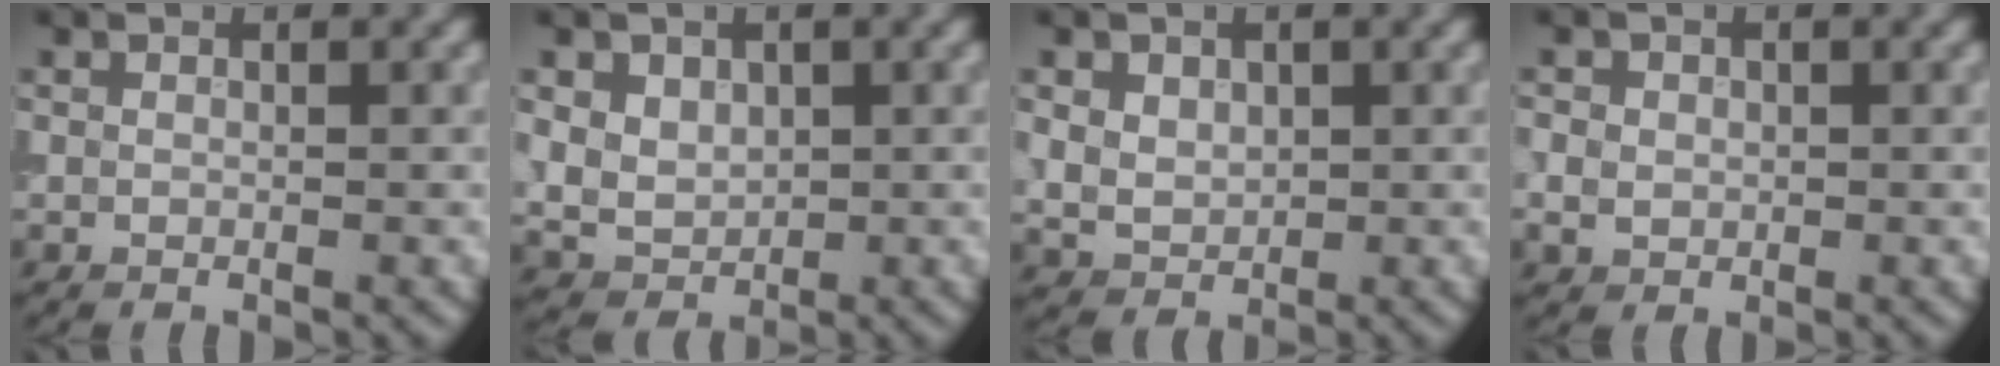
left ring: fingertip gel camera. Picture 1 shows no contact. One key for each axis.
{"total": 4.8, "fx": 1.6, "fy": 3.7, "fz": 2.5, "tx": -0.053, "ty": 0.013, "tz": 0.025}
{"total": 3.1, "fx": 1.1, "fy": 2.4, "fz": 1.6, "tx": -0.039, "ty": 0.007, "tz": 0.021}
{"total": 2.3, "fx": 0.2, "fy": 2.1, "fz": 1.0, "tx": -0.013, "ty": 0.005, "tz": 0.000}